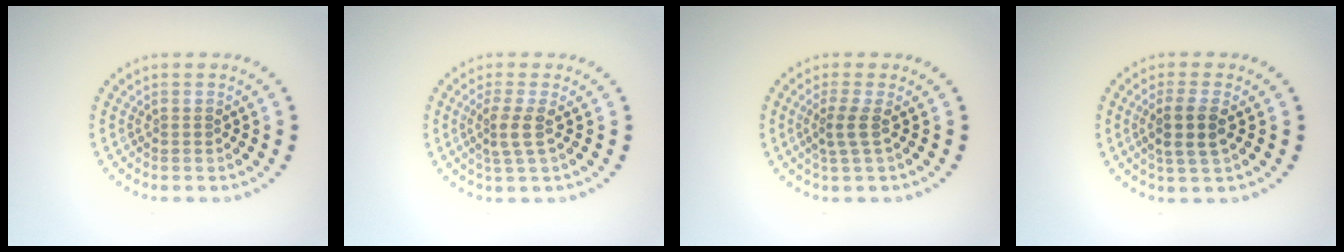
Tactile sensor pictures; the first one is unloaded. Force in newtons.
{"total": 2.2, "press": 1.7, "slide": 1.5}
{"total": 2.0, "press": 1.3, "slide": 1.5}
{"total": 2.8, "press": 2.5, "slide": 1.2}